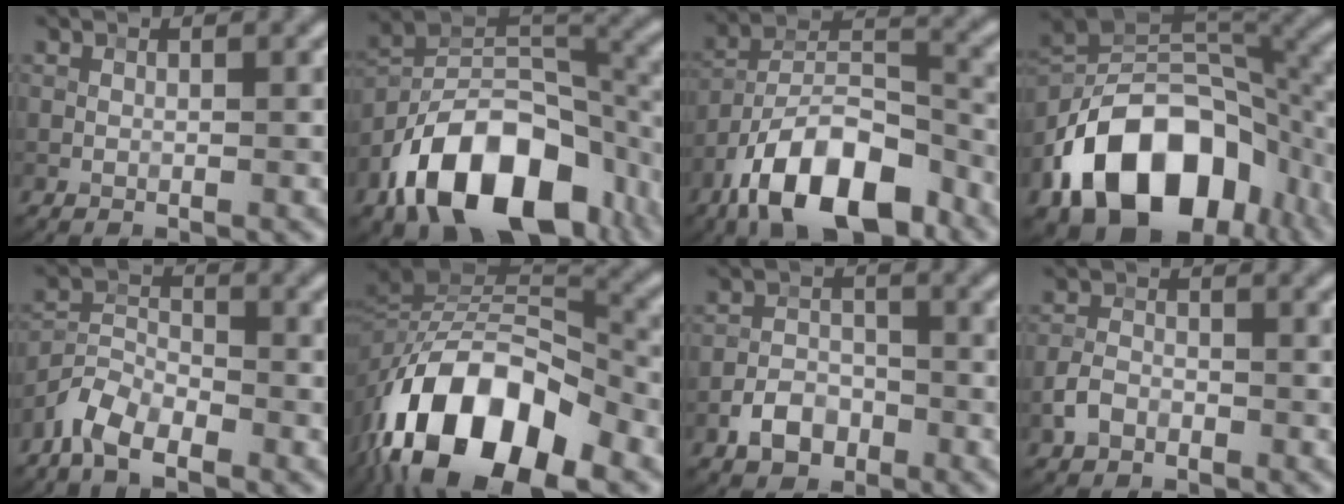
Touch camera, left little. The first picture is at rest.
{"total": 14.6, "force": [-8.0, 8.1, 9.2], "torque": [-0.153, -0.004, -0.144]}
{"total": 12.0, "force": [-7.9, 4.8, 7.6], "torque": [-0.127, 0.006, -0.150]}
{"total": 14.9, "force": [-7.5, 8.8, 9.4], "torque": [-0.161, 0.001, -0.137]}
{"total": 4.1, "force": [-3.5, 1.3, 1.8], "torque": [-0.034, 0.005, -0.079]}
{"total": 15.2, "force": [-7.5, 7.3, 10.9], "torque": [-0.199, 0.015, -0.143]}
{"total": 3.3, "force": [-2.2, 2.1, 1.3], "torque": [-0.016, 0.006, -0.044]}
{"total": 2.1, "force": [-1.6, 1.2, 0.7], "torque": [-0.010, 0.006, -0.036]}